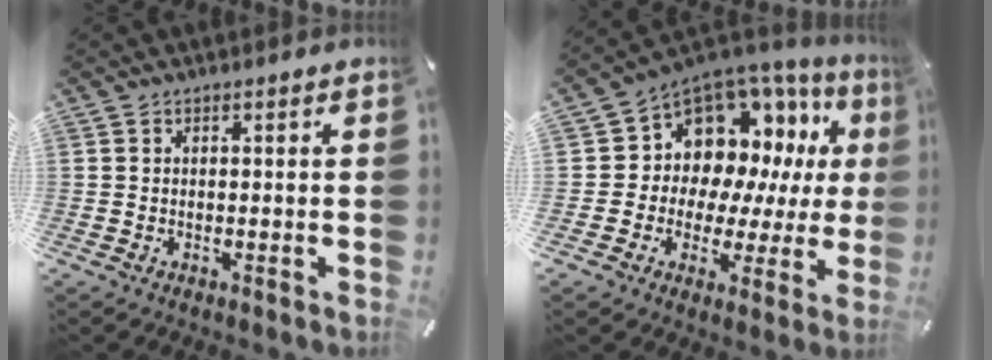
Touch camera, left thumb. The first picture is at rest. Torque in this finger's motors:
{"motor_torque": [0.30, 1.34, 1.39, -0.59, 0.32]}